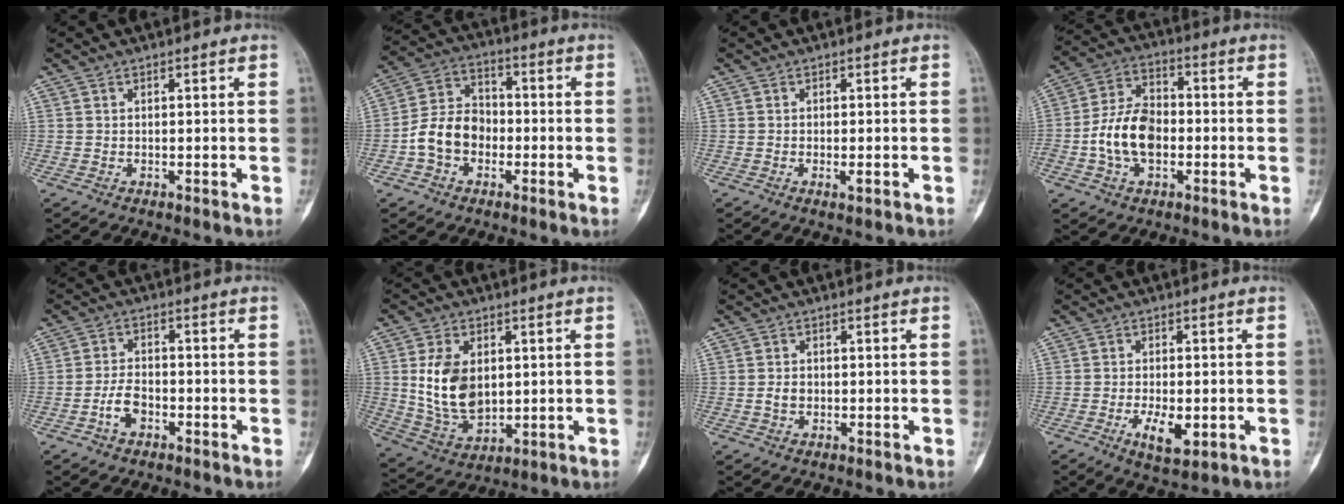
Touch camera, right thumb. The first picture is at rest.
{"total": 9.9, "force": [-2.6, 7.6, 5.8], "torque": [-0.093, 0.038, -0.060]}
{"total": 1.5, "force": [-0.5, 0.5, 1.3], "torque": [-0.023, -0.002, -0.008]}
{"total": 11.7, "force": [-2.2, 7.6, 8.7], "torque": [-0.151, 0.029, -0.049]}
{"total": 4.8, "force": [-2.3, 2.8, 3.0], "torque": [-0.054, 0.021, -0.046]}
{"total": 12.6, "force": [1.7, 8.4, 9.3], "torque": [-0.148, -0.013, 0.045]}
{"total": 2.0, "force": [-0.3, 1.5, 1.3], "torque": [-0.022, 0.005, -0.005]}
{"total": 6.7, "force": [-2.1, 3.0, 5.6], "torque": [-0.090, -0.004, -0.028]}